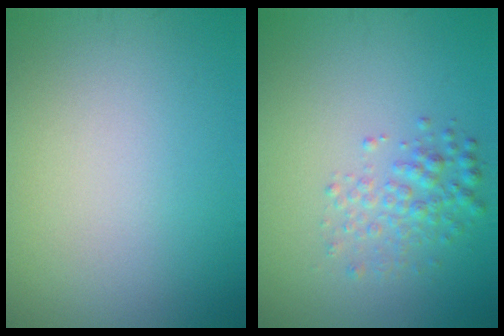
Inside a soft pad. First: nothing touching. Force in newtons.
{"total": 2.4, "press": 2.4, "slide": 0.1}